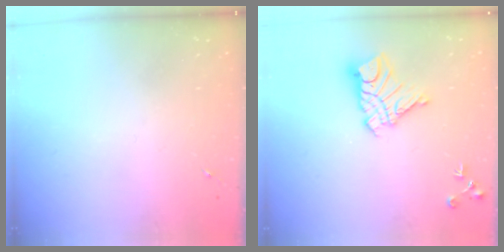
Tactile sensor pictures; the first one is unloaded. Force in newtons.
{"total": 13.7, "press": 13.6, "slide": 1.2}